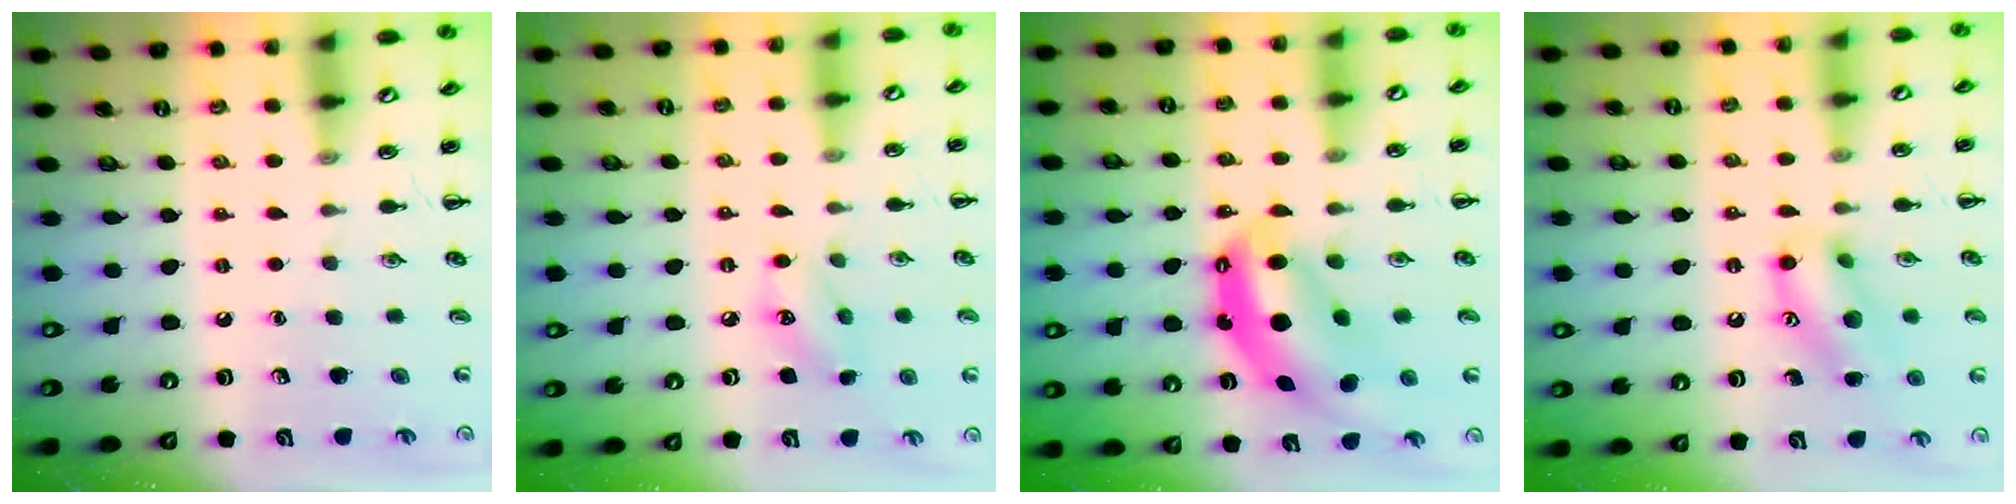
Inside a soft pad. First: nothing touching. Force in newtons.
{"total": 6.6, "press": 6.6, "slide": 0.9}
{"total": 11.5, "press": 11.1, "slide": 3.1}
{"total": 13.7, "press": 13.6, "slide": 1.7}